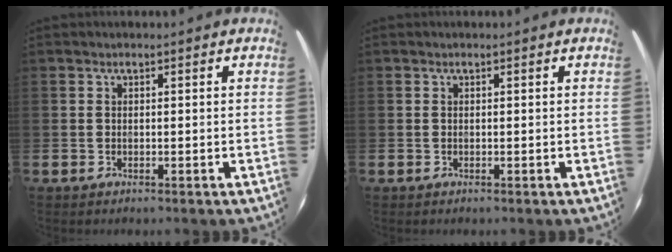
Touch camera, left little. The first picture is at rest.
{"total": 0.0}